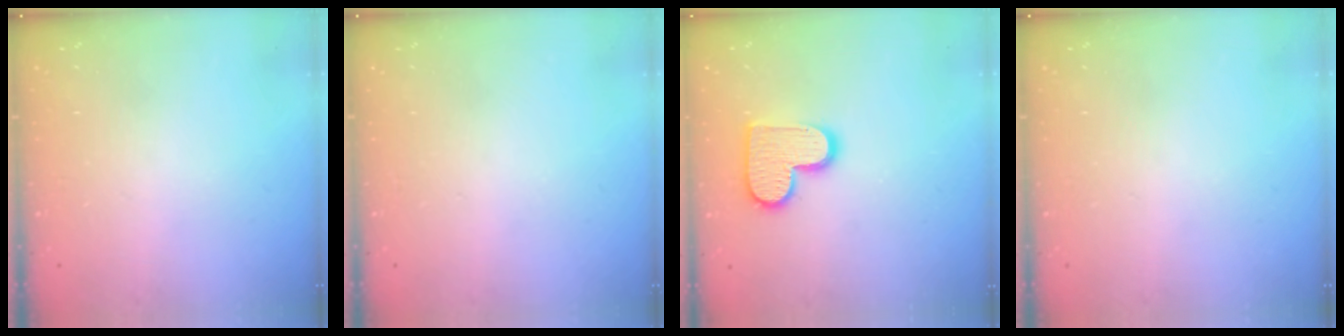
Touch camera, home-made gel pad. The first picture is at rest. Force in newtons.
{"total": 0.0}
{"total": 13.0, "press": 12.9, "slide": 0.9}
{"total": 0.0}